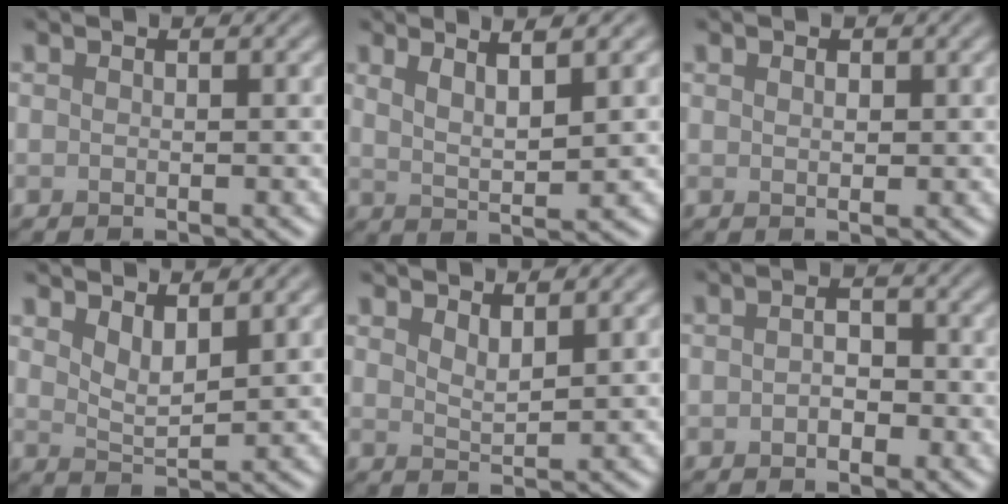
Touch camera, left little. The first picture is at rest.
{"total": 3.9, "force": [2.4, 0.7, 3.0], "torque": [-0.048, -0.001, 0.043]}
{"total": 1.0, "force": [0.4, 0.6, 0.7], "torque": [-0.012, 0.000, 0.008]}
{"total": 2.7, "force": [1.9, 0.8, 1.8], "torque": [-0.035, -0.011, 0.038]}
{"total": 2.1, "force": [1.8, 0.4, 1.1], "torque": [-0.018, -0.003, 0.032]}
{"total": 2.0, "force": [-0.5, 1.2, 1.5], "torque": [-0.025, 0.002, -0.013]}